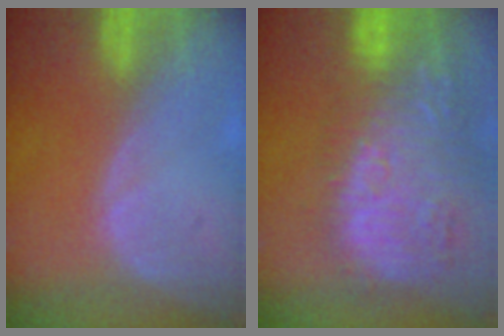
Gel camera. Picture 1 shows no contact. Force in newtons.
{"total": 14.4, "press": 12.5, "slide": 7.2}